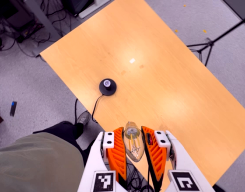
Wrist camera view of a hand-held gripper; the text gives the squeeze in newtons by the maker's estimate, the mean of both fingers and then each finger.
{"total": 22.0, "left": 24.6, "right": 19.5}